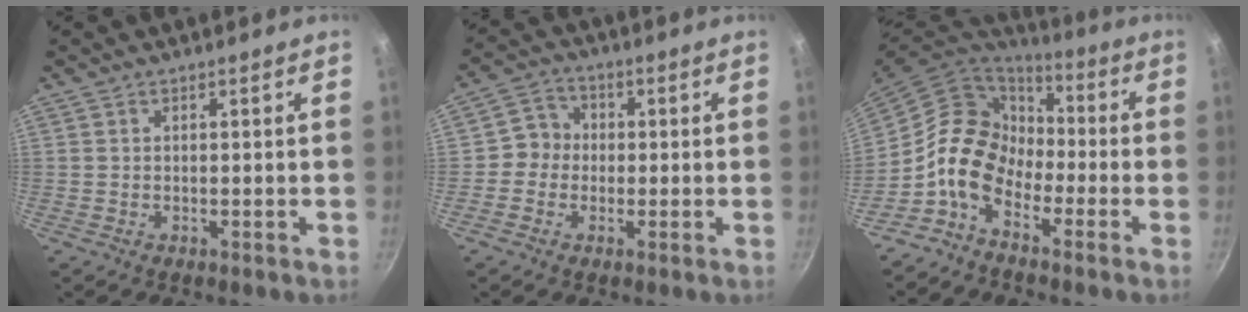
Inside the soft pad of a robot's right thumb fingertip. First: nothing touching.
{"total": 5.2, "force": [-0.3, 5.0, 1.5], "torque": [0.009, 0.015, -0.021]}
{"total": 13.4, "force": [-4.9, 10.0, 7.5], "torque": [-0.107, 0.058, -0.119]}